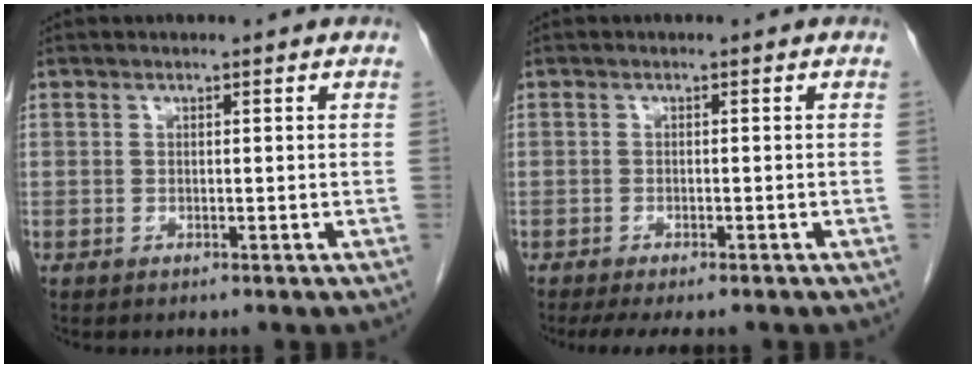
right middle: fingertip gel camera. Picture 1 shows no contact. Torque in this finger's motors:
{"motor_torque": [0.44, -0.33, 0.14, 0.02]}